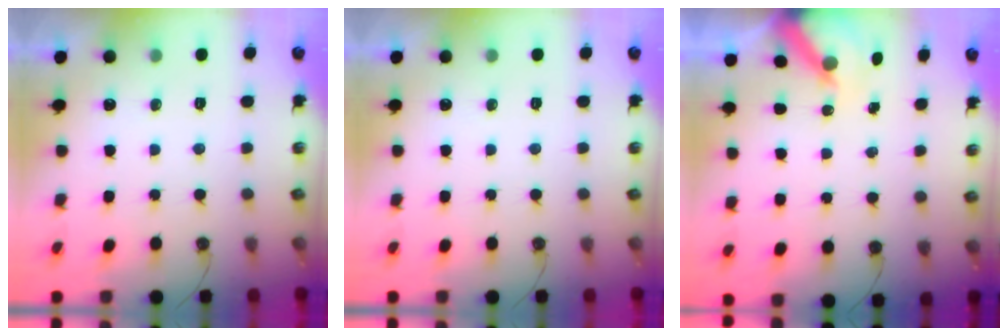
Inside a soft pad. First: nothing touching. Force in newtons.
{"total": 0.0}
{"total": 5.6, "press": 5.6, "slide": 0.5}